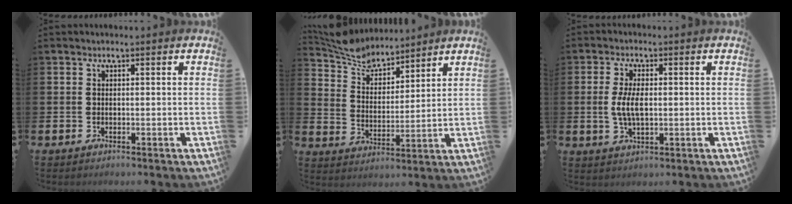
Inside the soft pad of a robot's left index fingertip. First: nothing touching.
{"total": 6.8, "force": [6.4, 2.0, 1.1], "torque": [-0.054, -0.035, 0.115]}
{"total": 4.6, "force": [0.2, 2.1, 4.1], "torque": [-0.080, 0.002, -0.001]}